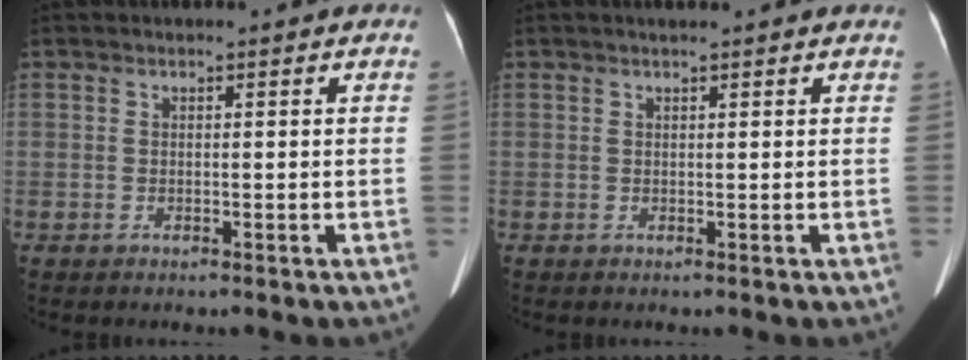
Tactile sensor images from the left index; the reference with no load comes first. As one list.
[{"total": 2.7, "force": [2.3, 0.0, 1.2], "torque": [-0.017, 0.019, 0.028]}]